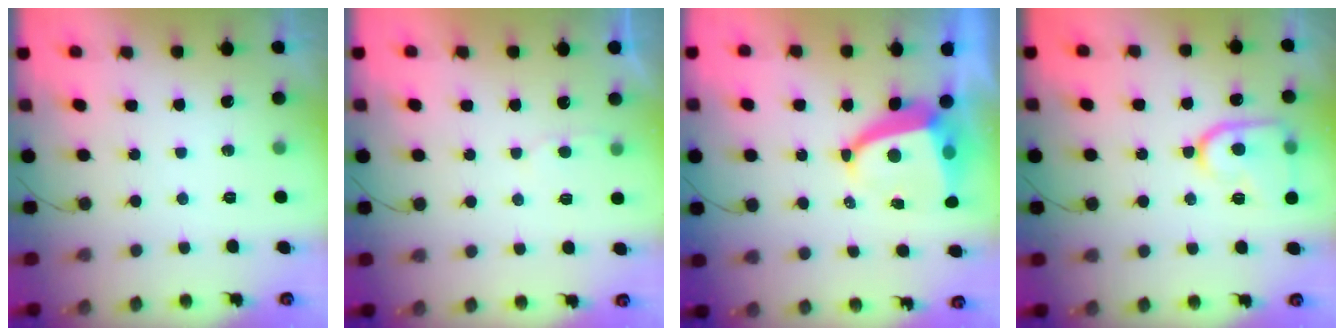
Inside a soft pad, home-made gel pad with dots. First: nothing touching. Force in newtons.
{"total": 2.7, "press": 2.7, "slide": 0.3}
{"total": 7.8, "press": 7.7, "slide": 1.0}
{"total": 13.4, "press": 13.4, "slide": 1.3}